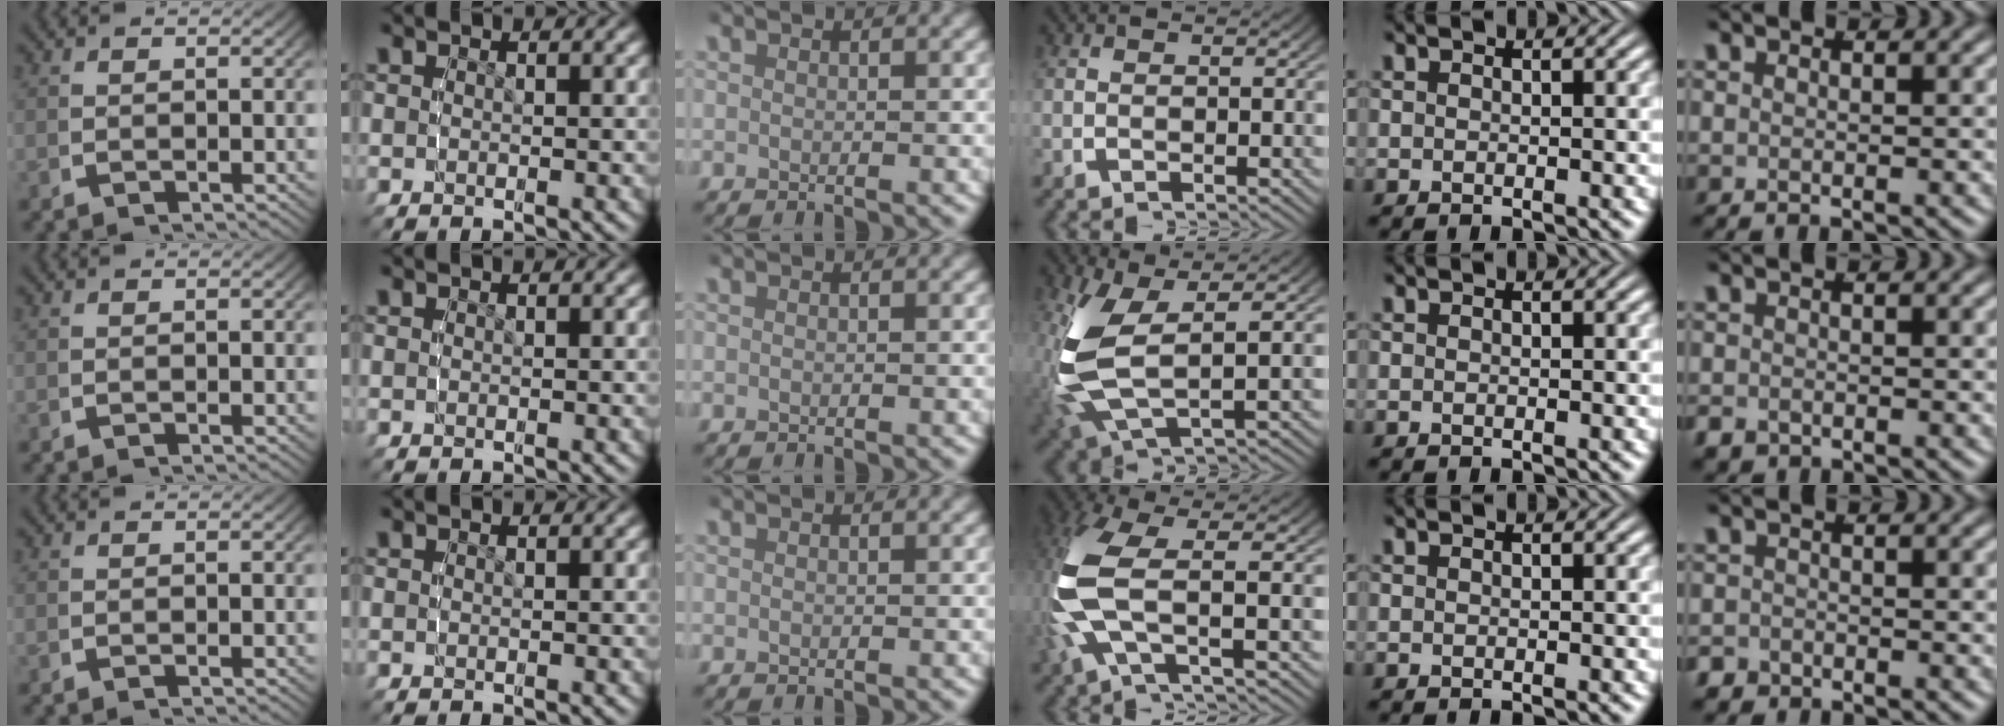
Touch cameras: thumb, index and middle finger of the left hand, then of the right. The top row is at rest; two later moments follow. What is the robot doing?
{"motion": "lift_and_place", "object": "glasses"}